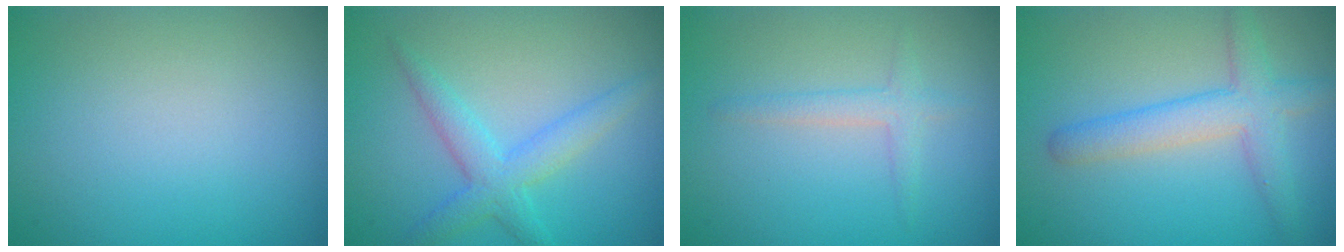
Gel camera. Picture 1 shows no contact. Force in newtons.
{"total": 3.2, "press": 3.2, "slide": 0.1}
{"total": 1.6, "press": 1.6, "slide": 0.1}
{"total": 3.9, "press": 3.9, "slide": 0.1}